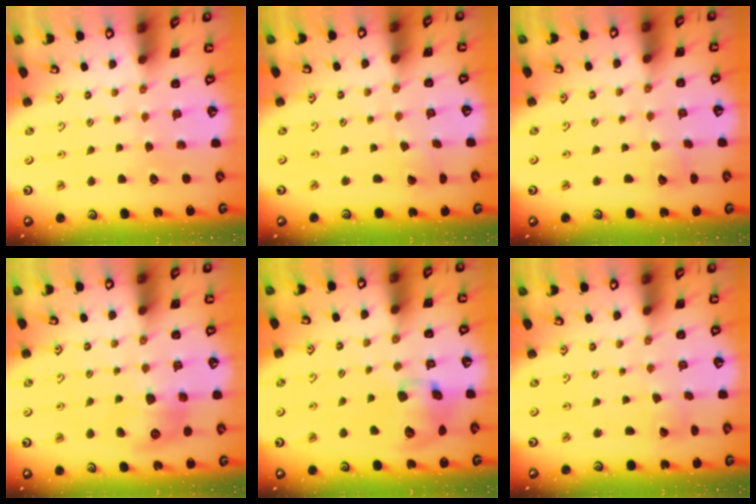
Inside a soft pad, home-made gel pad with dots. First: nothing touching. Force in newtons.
{"total": 0.0}
{"total": 3.8, "press": 3.8, "slide": 0.4}
{"total": 9.7, "press": 9.7, "slide": 0.4}
{"total": 12.8, "press": 12.7, "slide": 2.0}
{"total": 1.0, "press": 1.0, "slide": 0.1}